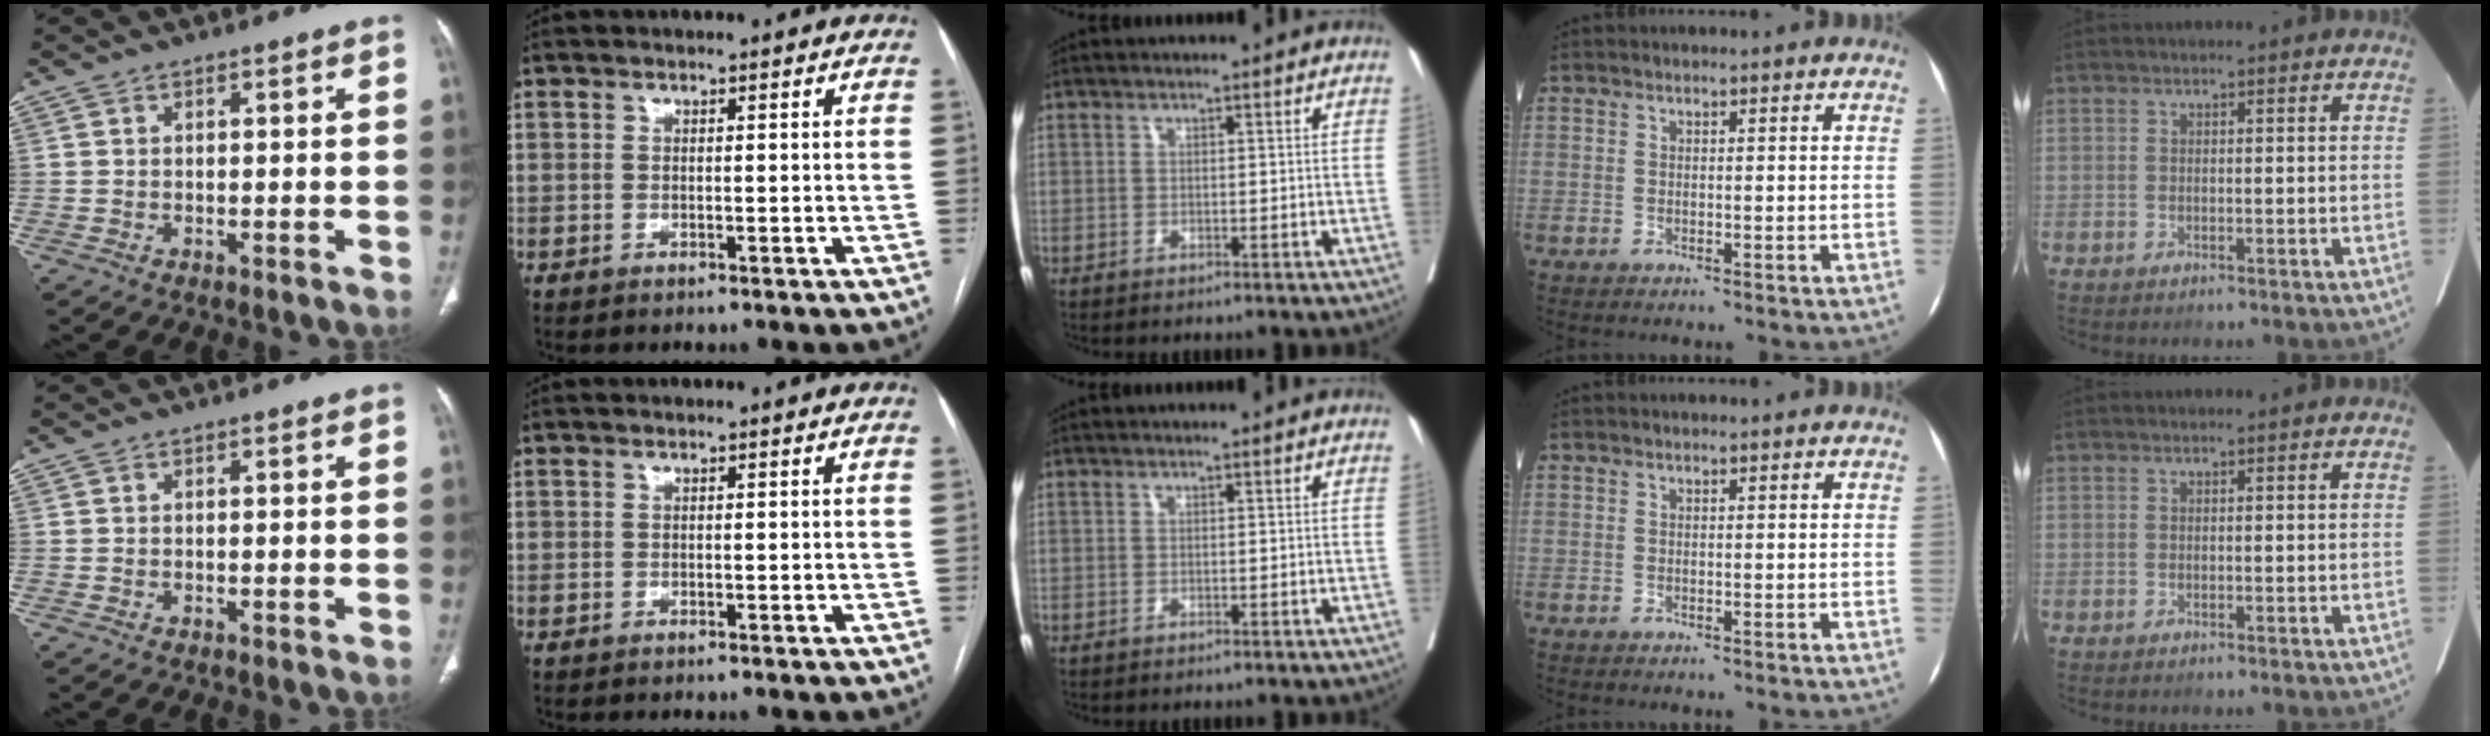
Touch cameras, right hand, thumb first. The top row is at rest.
{}